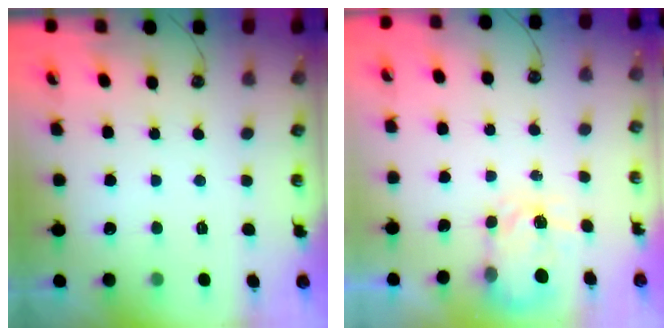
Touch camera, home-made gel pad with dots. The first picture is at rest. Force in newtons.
{"total": 3.8, "press": 3.7, "slide": 0.6}